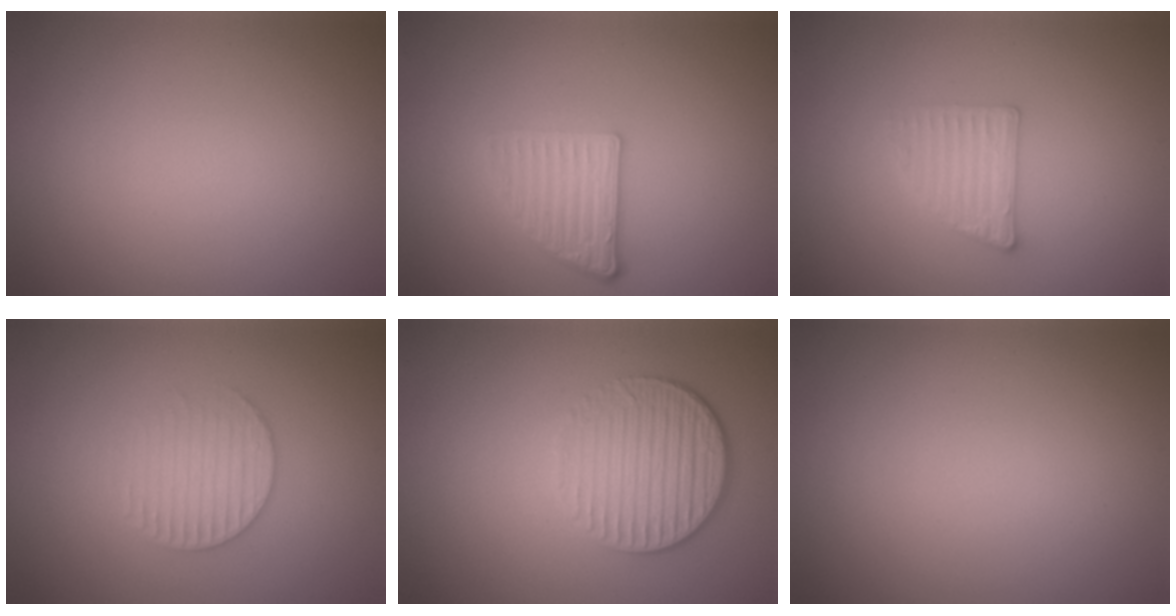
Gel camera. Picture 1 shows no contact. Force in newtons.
{"total": 2.6, "press": 2.4, "slide": 1.2}
{"total": 2.3, "press": 2.2, "slide": 0.5}
{"total": 2.5, "press": 2.5, "slide": 0.4}
{"total": 4.2, "press": 3.0, "slide": 3.0}
{"total": 0.0}